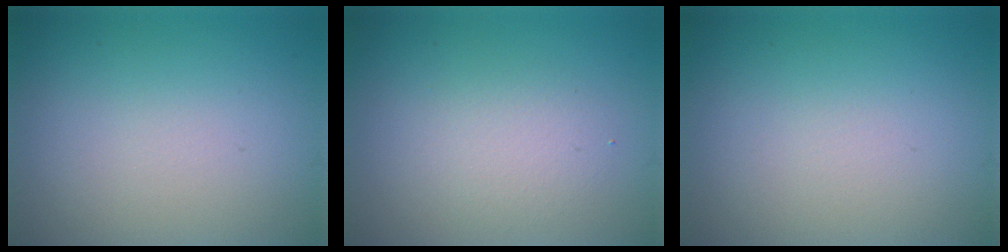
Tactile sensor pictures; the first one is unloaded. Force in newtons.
{"total": 2.3, "press": 2.3, "slide": 0.2}
{"total": 0.0}